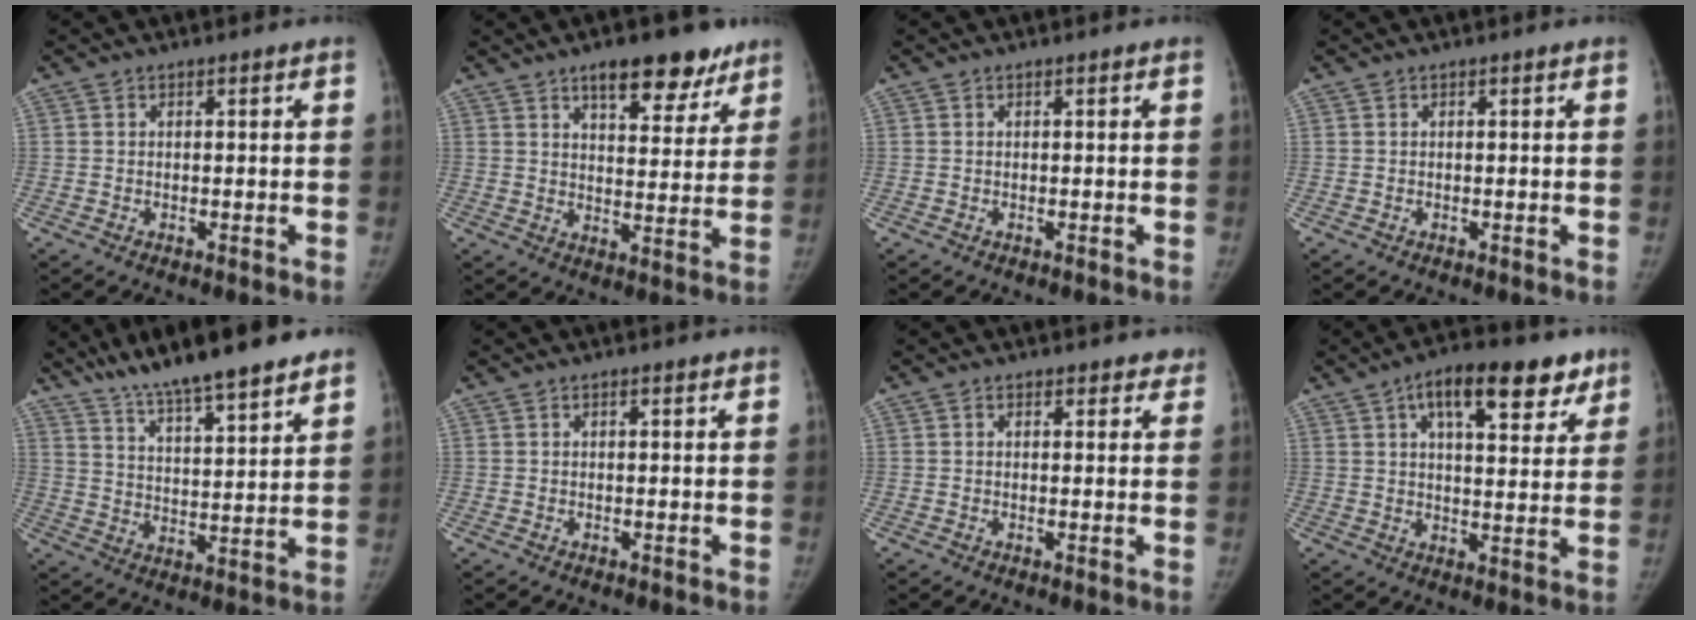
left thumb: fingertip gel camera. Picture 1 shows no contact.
{"total": 12.5, "force": [8.3, 5.5, 7.5], "torque": [-0.056, -0.040, 0.118]}
{"total": 0.0}
{"total": 0.0}
{"total": 17.6, "force": [13.8, 3.0, 10.5], "torque": [-0.147, -0.053, 0.228]}
{"total": 0.5, "force": [0.3, 0.2, 0.4], "torque": [-0.007, -0.001, 0.003]}
{"total": 2.2, "force": [1.5, 1.5, 0.5], "torque": [0.024, -0.004, 0.012]}
{"total": 15.1, "force": [8.4, 6.7, 10.6], "torque": [-0.112, -0.016, 0.120]}